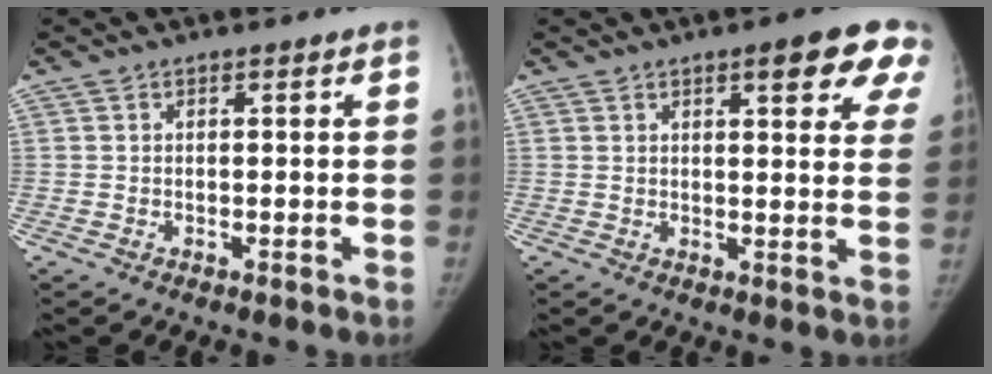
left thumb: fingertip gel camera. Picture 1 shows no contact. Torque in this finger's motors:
{"motor_torque": [1.15, 1.01, 0.78, -0.86, 0.19]}